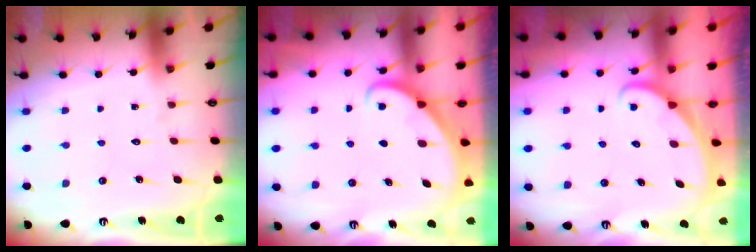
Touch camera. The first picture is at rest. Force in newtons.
{"total": 3.6, "press": 3.6, "slide": 0.1}
{"total": 2.0, "press": 2.0, "slide": 0.1}